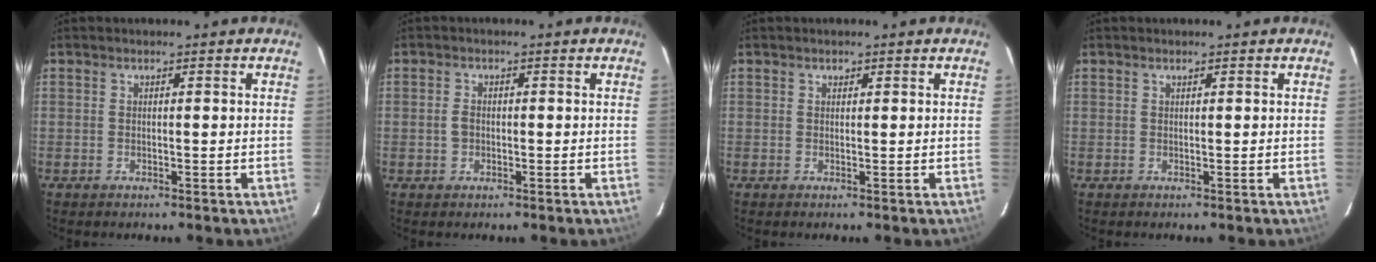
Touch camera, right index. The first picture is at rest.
{"total": 1.8, "force": [-0.3, 1.5, 1.0], "torque": [-0.022, 0.005, -0.008]}
{"total": 0.6, "force": [0.3, 0.5, 0.1], "torque": [-0.001, 0.003, 0.004]}
{"total": 0.0}